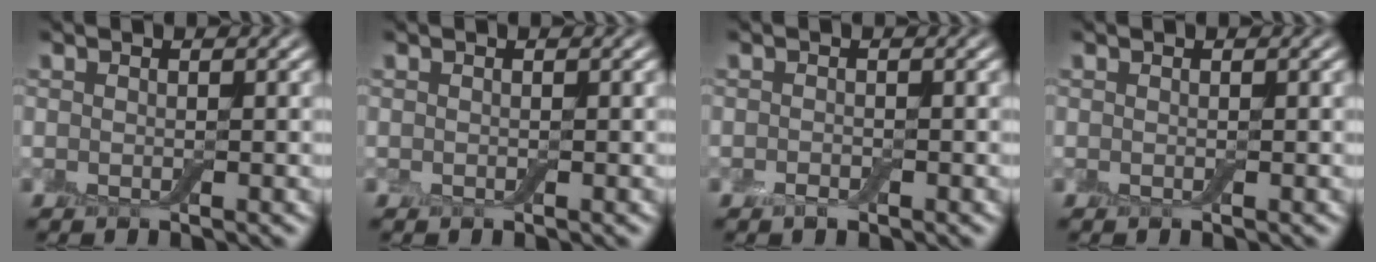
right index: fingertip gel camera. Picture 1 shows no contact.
{"total": 0.0}
{"total": 0.9, "force": [-0.5, 0.5, 0.5], "torque": [-0.009, -0.001, -0.010]}
{"total": 0.0}